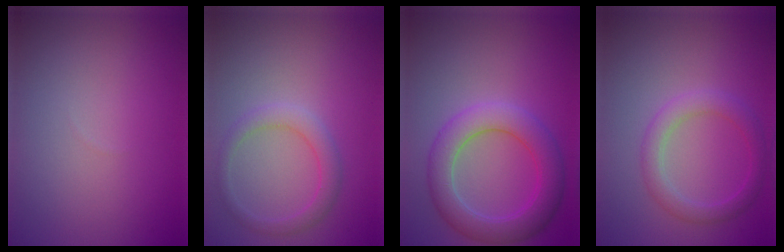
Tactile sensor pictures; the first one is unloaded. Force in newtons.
{"total": 2.3, "press": 2.3, "slide": 0.2}
{"total": 5.4, "press": 5.4, "slide": 0.1}
{"total": 2.7, "press": 2.7, "slide": 0.1}